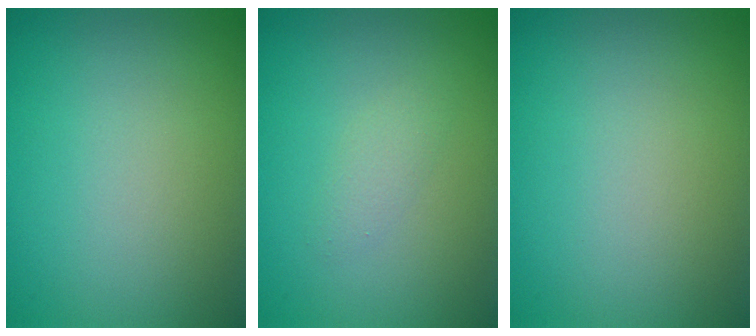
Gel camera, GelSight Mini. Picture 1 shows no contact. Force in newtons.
{"total": 1.2, "press": 1.2, "slide": 0.0}
{"total": 0.0}